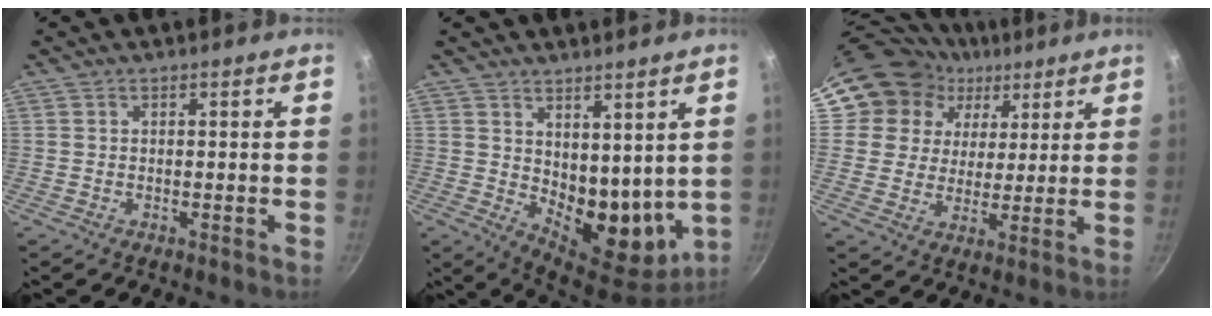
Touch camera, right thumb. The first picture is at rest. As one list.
[{"total": 12.0, "force": [4.0, 7.4, 8.6], "torque": [-0.089, -0.051, 0.080]}, {"total": 14.0, "force": [6.9, 11.7, 3.3], "torque": [-0.036, -0.002, 0.117]}]